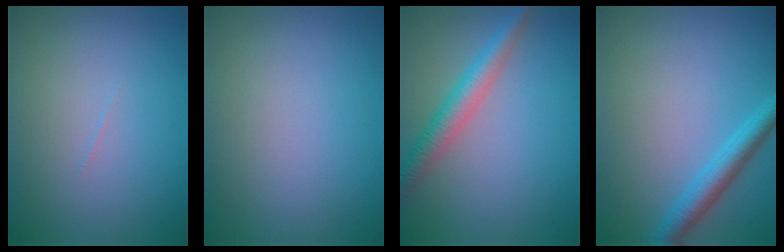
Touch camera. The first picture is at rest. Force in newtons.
{"total": 0.0}
{"total": 3.4, "press": 3.4, "slide": 0.1}
{"total": 3.0, "press": 2.9, "slide": 0.2}